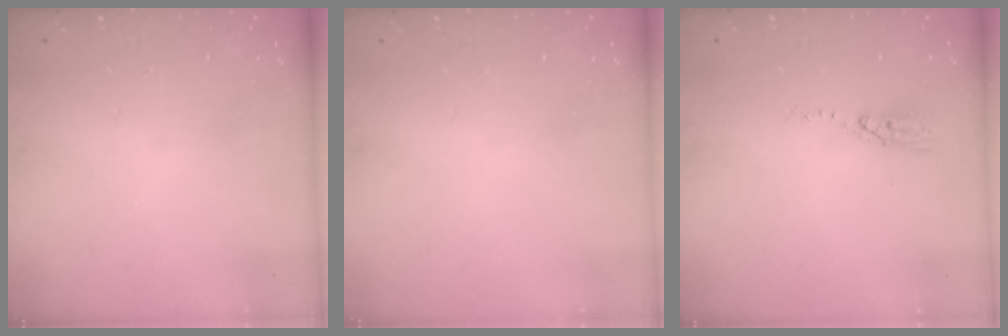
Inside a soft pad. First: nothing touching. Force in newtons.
{"total": 0.0}
{"total": 4.3, "press": 4.3, "slide": 0.2}